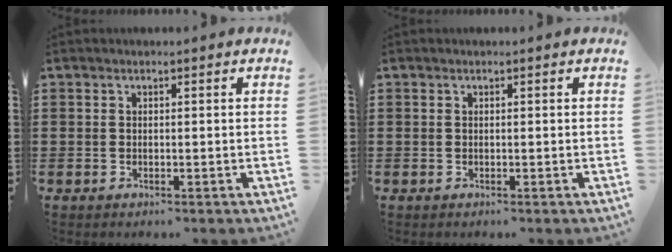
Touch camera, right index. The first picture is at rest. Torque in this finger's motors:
{"motor_torque": [1.15, 0.99, 0.00, 0.02]}